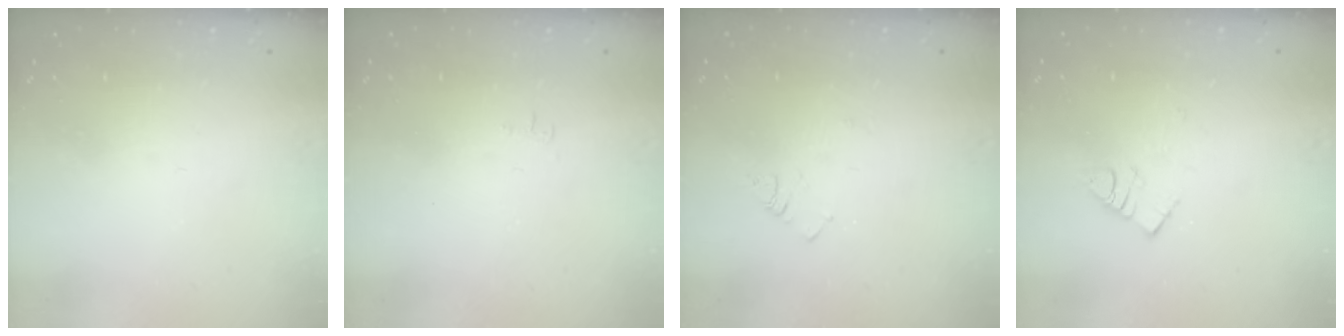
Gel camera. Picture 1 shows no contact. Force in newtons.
{"total": 3.3, "press": 3.3, "slide": 0.5}
{"total": 3.1, "press": 3.1, "slide": 0.5}
{"total": 3.9, "press": 3.9, "slide": 0.5}